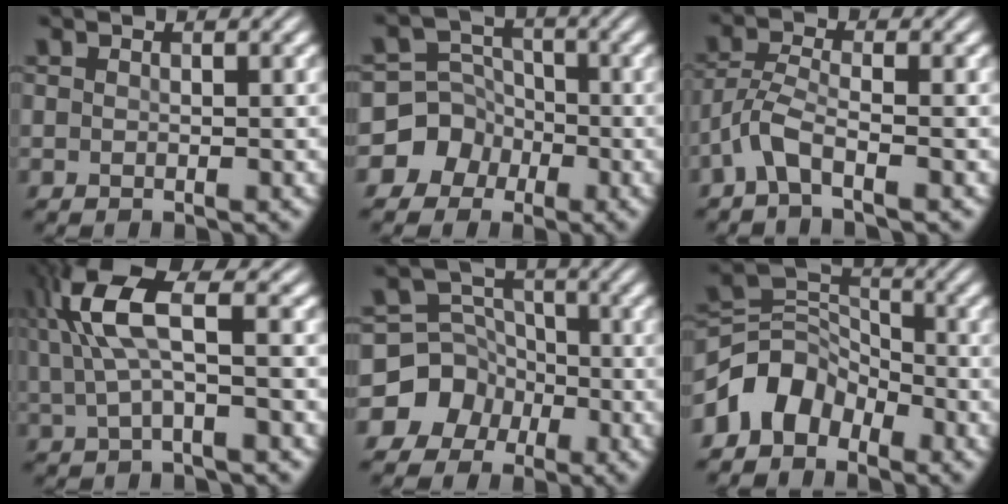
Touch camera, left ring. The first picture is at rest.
{"total": 5.1, "force": [-2.4, 4.5, 0.2], "torque": [0.029, 0.006, -0.070]}
{"total": 3.0, "force": [-1.8, 0.7, 2.2], "torque": [-0.054, 0.003, -0.048]}
{"total": 6.5, "force": [1.9, 2.2, 5.9], "torque": [-0.133, 0.012, 0.034]}
{"total": 7.1, "force": [-3.5, 6.2, 0.5], "torque": [0.015, 0.004, -0.085]}
{"total": 4.9, "force": [-3.1, 3.4, 1.7], "torque": [-0.018, 0.010, -0.068]}